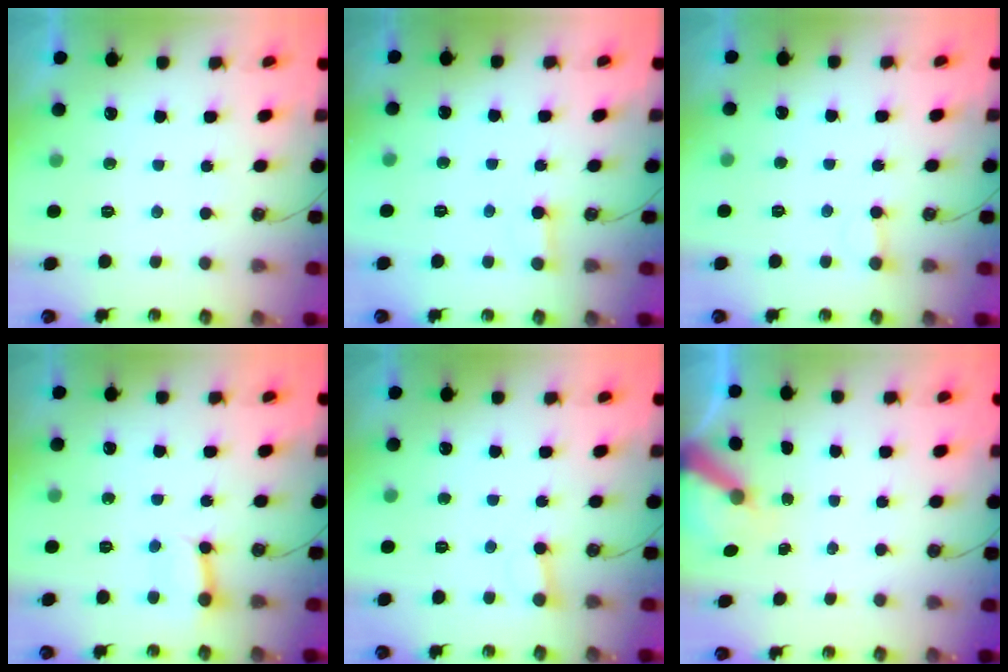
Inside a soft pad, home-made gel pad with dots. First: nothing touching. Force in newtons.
{"total": 2.2, "press": 2.2, "slide": 0.1}
{"total": 3.2, "press": 3.2, "slide": 0.2}
{"total": 4.9, "press": 4.9, "slide": 0.7}
{"total": 2.0, "press": 2.0, "slide": 0.2}
{"total": 5.7, "press": 5.6, "slide": 0.7}